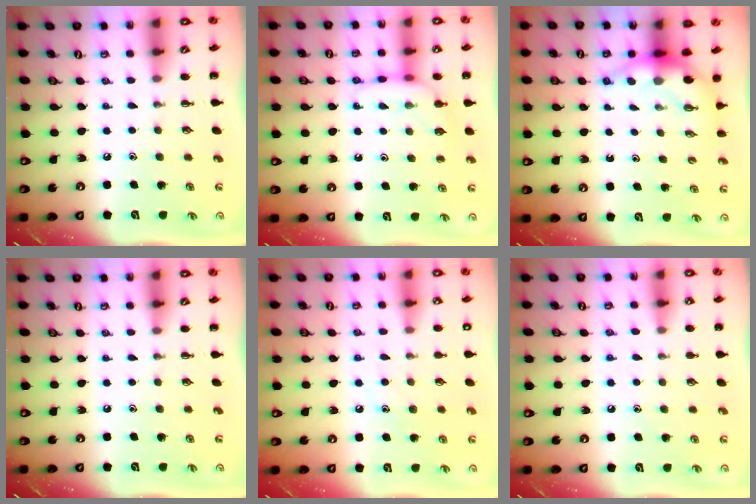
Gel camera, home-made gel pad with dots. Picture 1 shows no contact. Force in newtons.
{"total": 8.3, "press": 8.3, "slide": 0.7}
{"total": 6.6, "press": 6.5, "slide": 1.2}
{"total": 0.0}
{"total": 8.1, "press": 7.9, "slide": 1.5}
{"total": 6.8, "press": 6.5, "slide": 2.0}